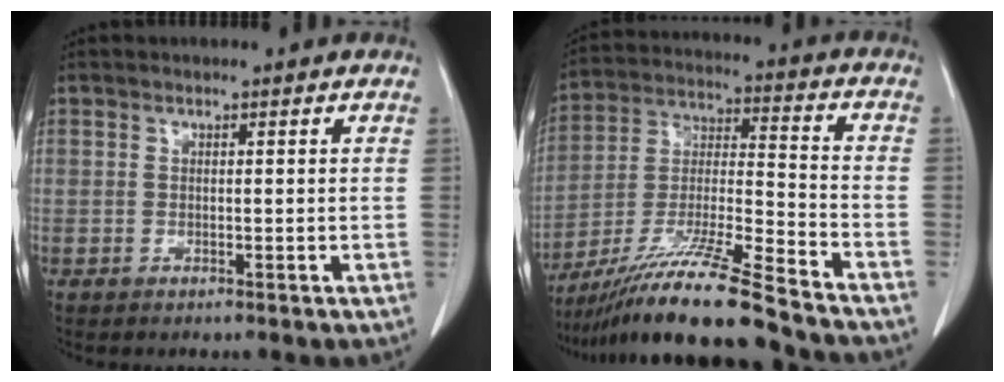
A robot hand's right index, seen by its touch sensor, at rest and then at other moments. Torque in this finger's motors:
{"motor_torque": [1.10, -1.04, 0.75, 0.21]}